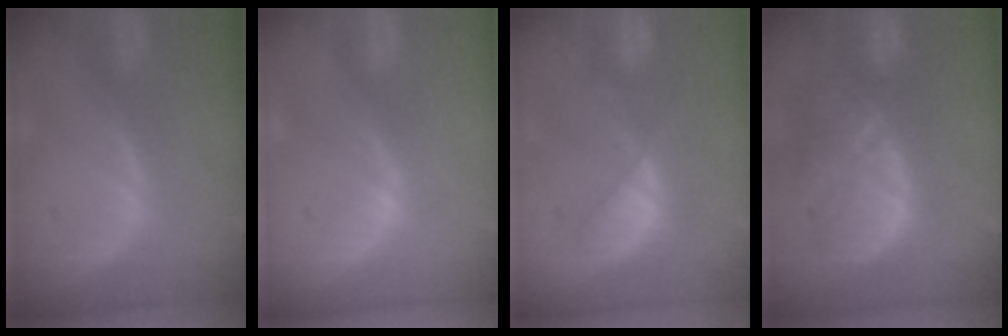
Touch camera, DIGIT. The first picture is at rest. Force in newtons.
{"total": 0.7, "press": 0.7, "slide": 0.3}
{"total": 7.7, "press": 6.9, "slide": 3.5}
{"total": 12.3, "press": 11.3, "slide": 4.8}